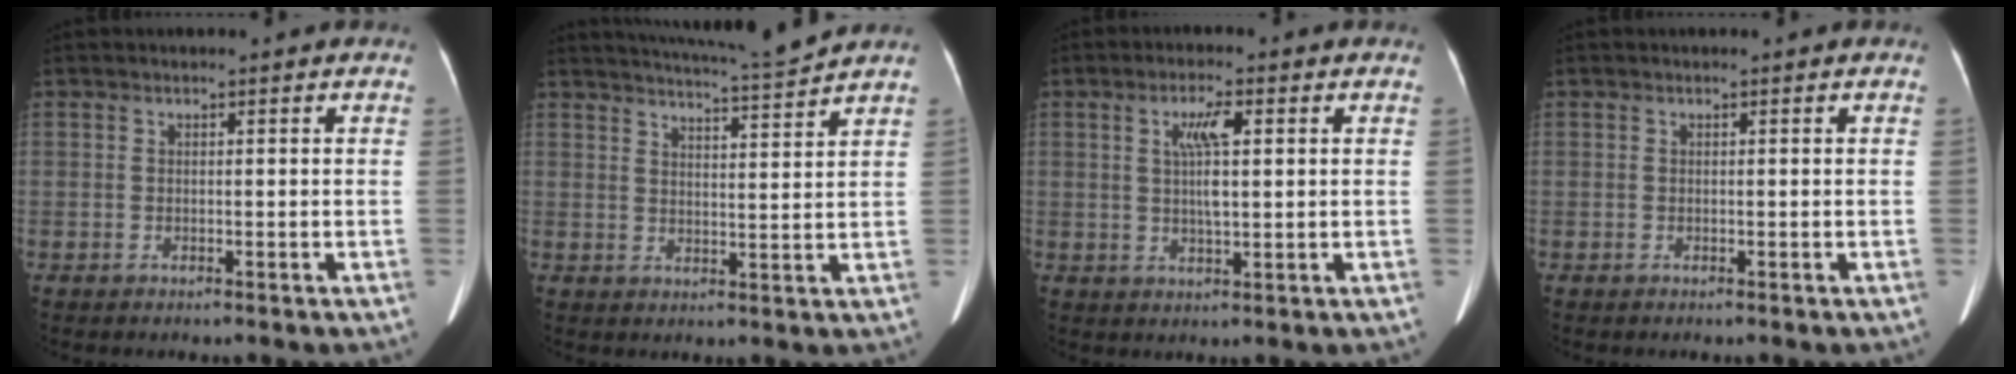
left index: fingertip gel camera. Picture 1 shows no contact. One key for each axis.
{"total": 8.8, "fx": 8.4, "fy": -1.8, "fz": 2.1, "tx": -0.042, "ty": -0.013, "tz": 0.125}
{"total": 5.2, "fx": 1.3, "fy": 0.7, "fz": 5.0, "tx": -0.098, "ty": 0.006, "tz": 0.026}
{"total": 0.0}